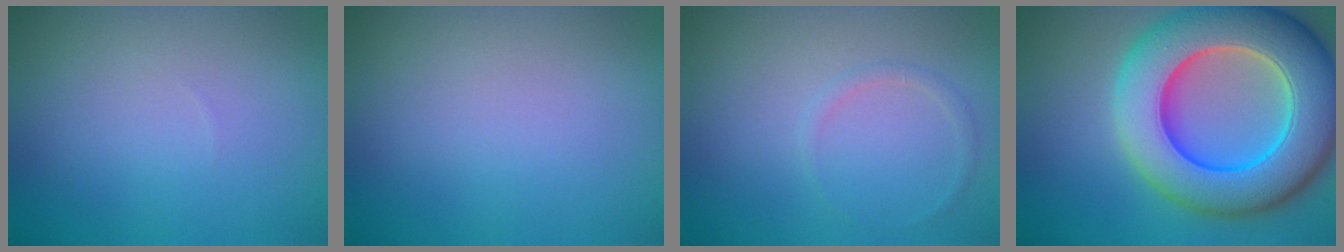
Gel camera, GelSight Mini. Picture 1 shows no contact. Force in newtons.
{"total": 0.0}
{"total": 0.8, "press": 0.8, "slide": 0.0}
{"total": 13.3, "press": 13.1, "slide": 2.1}